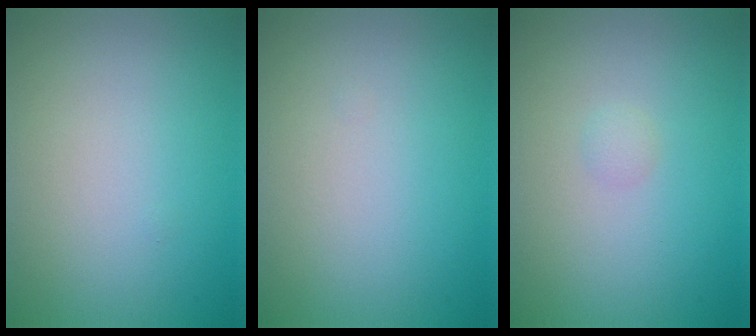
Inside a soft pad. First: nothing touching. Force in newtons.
{"total": 0.0}
{"total": 0.6, "press": 0.6, "slide": 0.0}